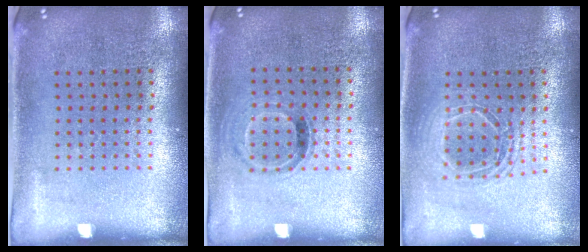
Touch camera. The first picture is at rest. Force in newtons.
{"total": 0.9, "press": 0.8, "slide": 0.5}
{"total": 1.7, "press": 1.5, "slide": 0.9}